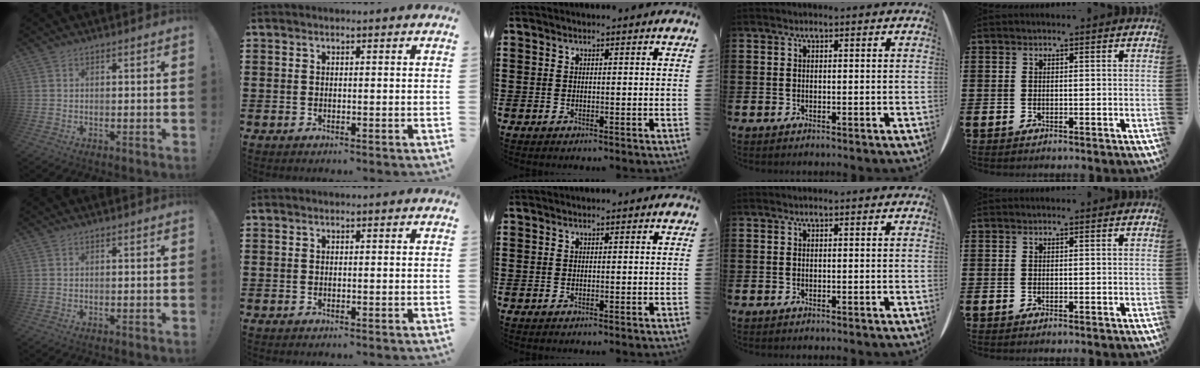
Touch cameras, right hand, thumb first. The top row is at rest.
{}